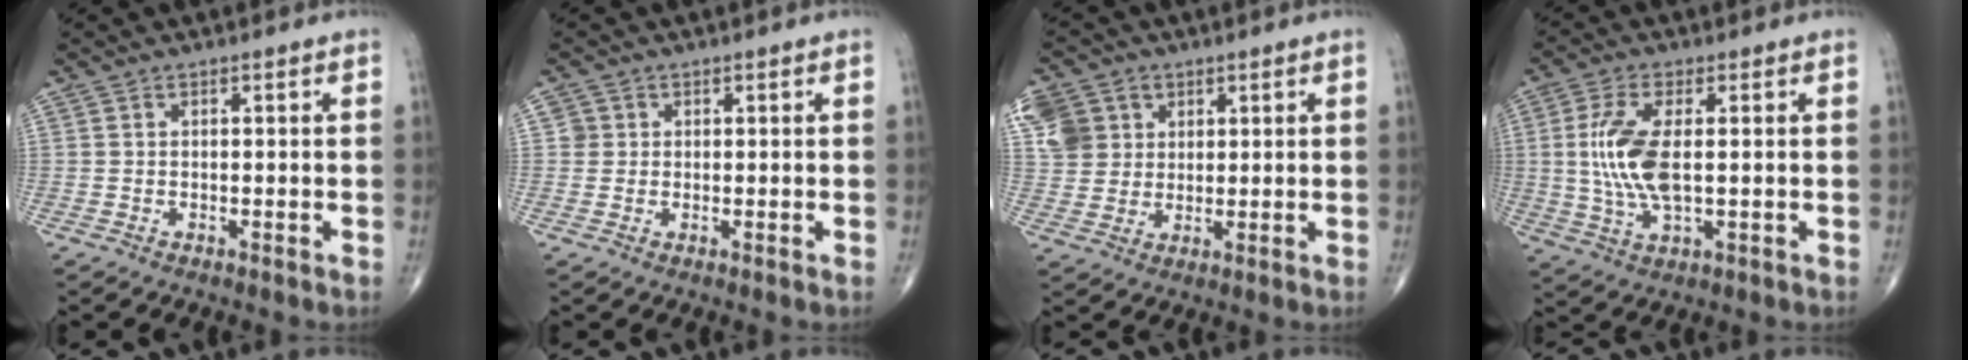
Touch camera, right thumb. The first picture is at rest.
{"total": 1.7, "force": [0.3, 1.7, 0.1], "torque": [0.013, 0.004, 0.001]}
{"total": 9.3, "force": [3.4, 7.9, 3.5], "torque": [-0.051, 0.005, 0.067]}
{"total": 10.2, "force": [0.6, 4.1, 9.3], "torque": [-0.206, -0.005, 0.015]}